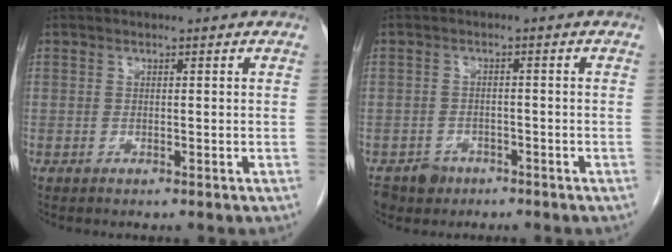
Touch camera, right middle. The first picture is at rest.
{"total": 3.7, "force": [-2.5, 2.7, 0.5], "torque": [-0.006, 0.004, -0.038]}